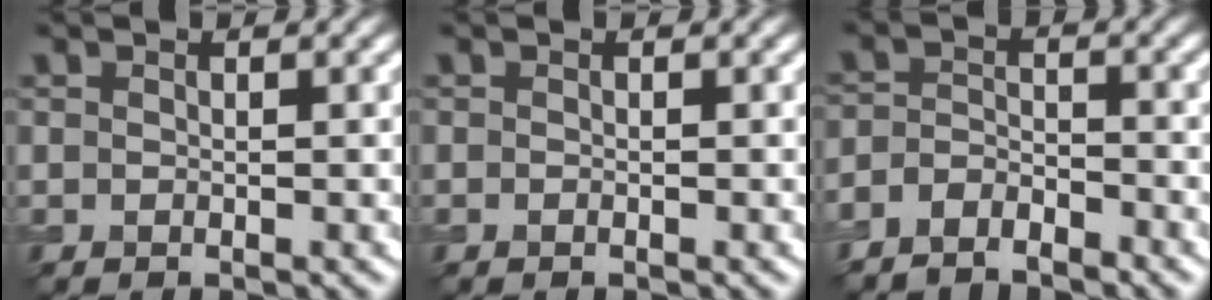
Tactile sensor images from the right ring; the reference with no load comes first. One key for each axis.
{"total": 0.0}
{"total": 2.8, "fx": -2.7, "fy": 0.8, "fz": 0.4, "tx": -0.004, "ty": -0.001, "tz": -0.057}